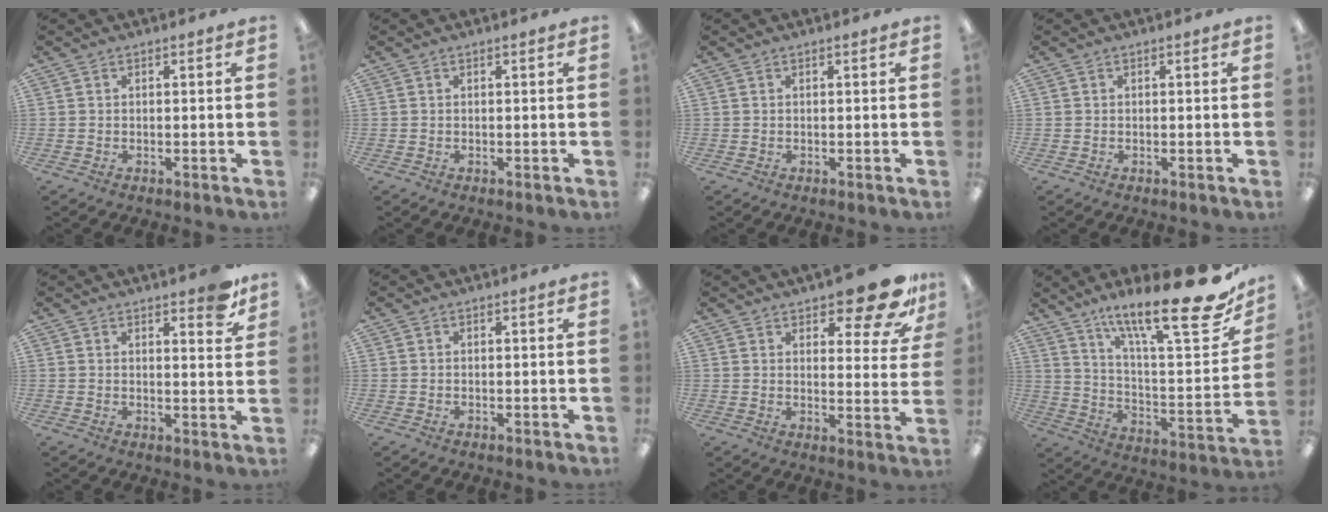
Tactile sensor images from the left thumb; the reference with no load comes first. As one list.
[{"total": 0.0}, {"total": 0.0}, {"total": 0.0}, {"total": 5.4, "force": [4.2, 1.7, 2.8], "torque": [-0.018, -0.029, 0.068]}, {"total": 0.0}, {"total": 13.3, "force": [9.9, 3.9, 8.0], "torque": [-0.093, -0.068, 0.161]}, {"total": 23.7, "force": [16.9, 5.0, 15.8], "torque": [-0.224, -0.126, 0.265]}]